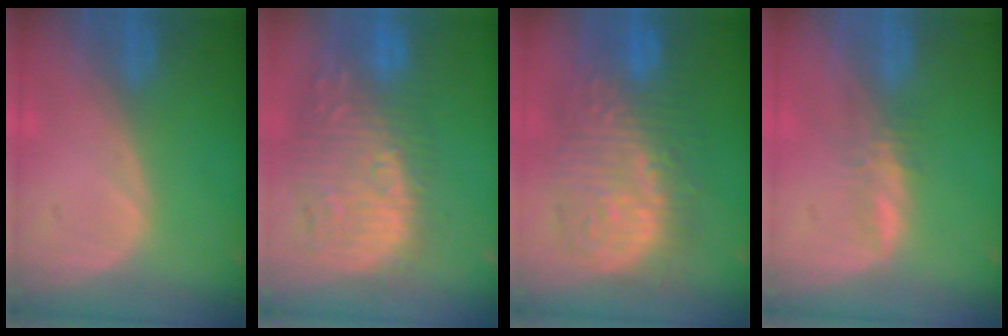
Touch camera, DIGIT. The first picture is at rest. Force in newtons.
{"total": 12.8, "press": 11.7, "slide": 5.4}
{"total": 13.1, "press": 13.1, "slide": 1.2}
{"total": 2.0, "press": 1.8, "slide": 0.6}